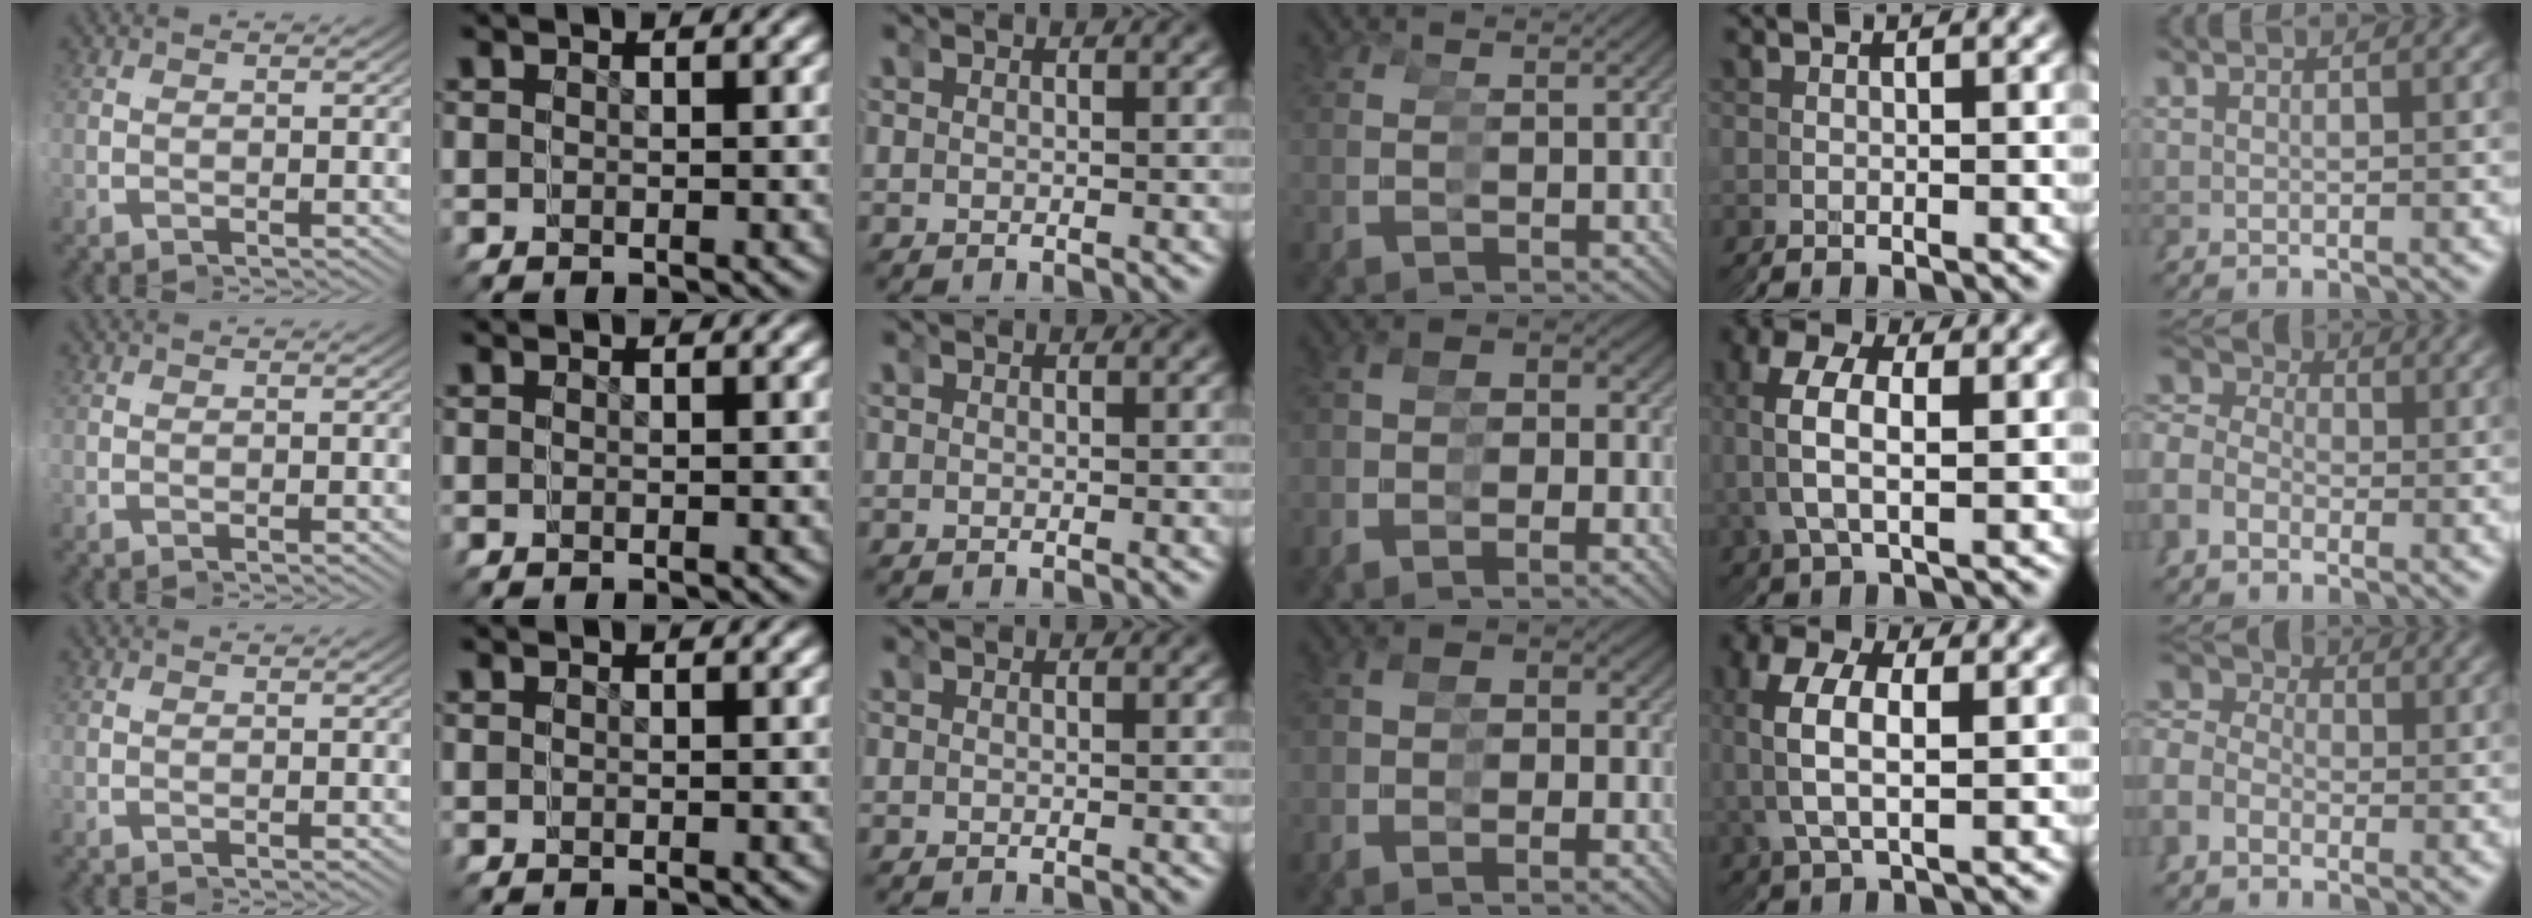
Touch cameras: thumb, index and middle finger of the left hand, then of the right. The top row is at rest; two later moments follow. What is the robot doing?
{"motion": "grasp_and_lifting", "object": "hoodie"}